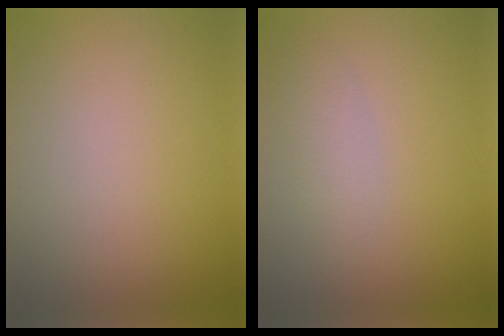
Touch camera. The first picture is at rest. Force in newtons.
{"total": 2.0, "press": 2.0, "slide": 0.0}